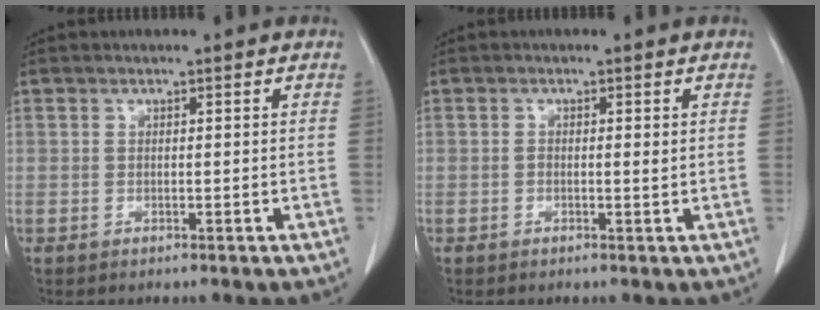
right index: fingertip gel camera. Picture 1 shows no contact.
{"total": 1.0, "force": [0.0, 0.3, 1.0], "torque": [-0.017, -0.001, 0.000]}